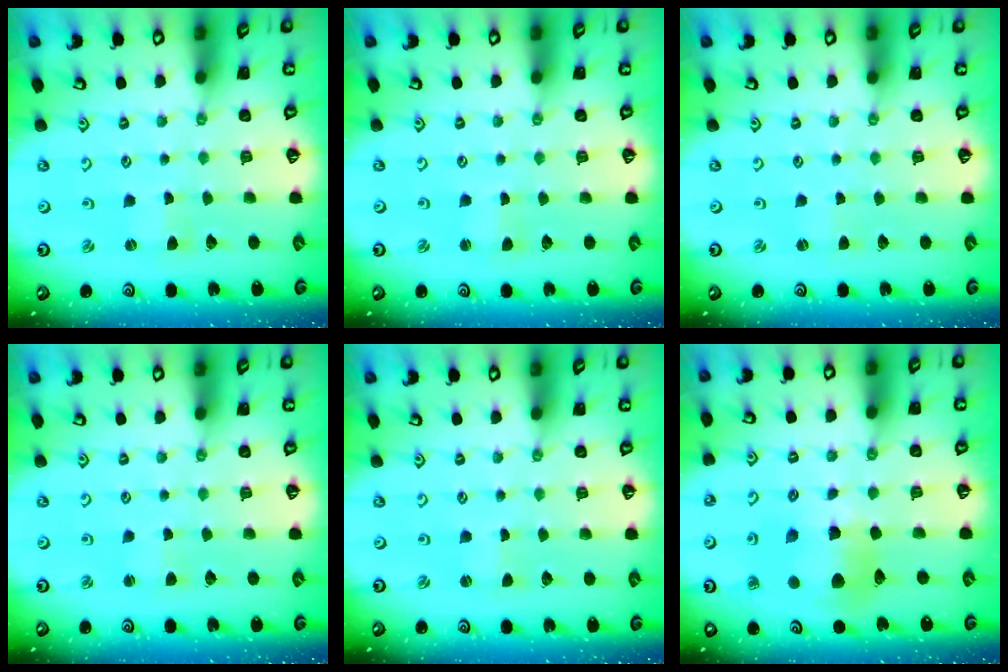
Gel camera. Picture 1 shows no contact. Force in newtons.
{"total": 1.1, "press": 1.1, "slide": 0.2}
{"total": 1.1, "press": 1.1, "slide": 0.3}
{"total": 1.5, "press": 1.4, "slide": 0.2}
{"total": 0.0}
{"total": 10.5, "press": 10.5, "slide": 0.9}